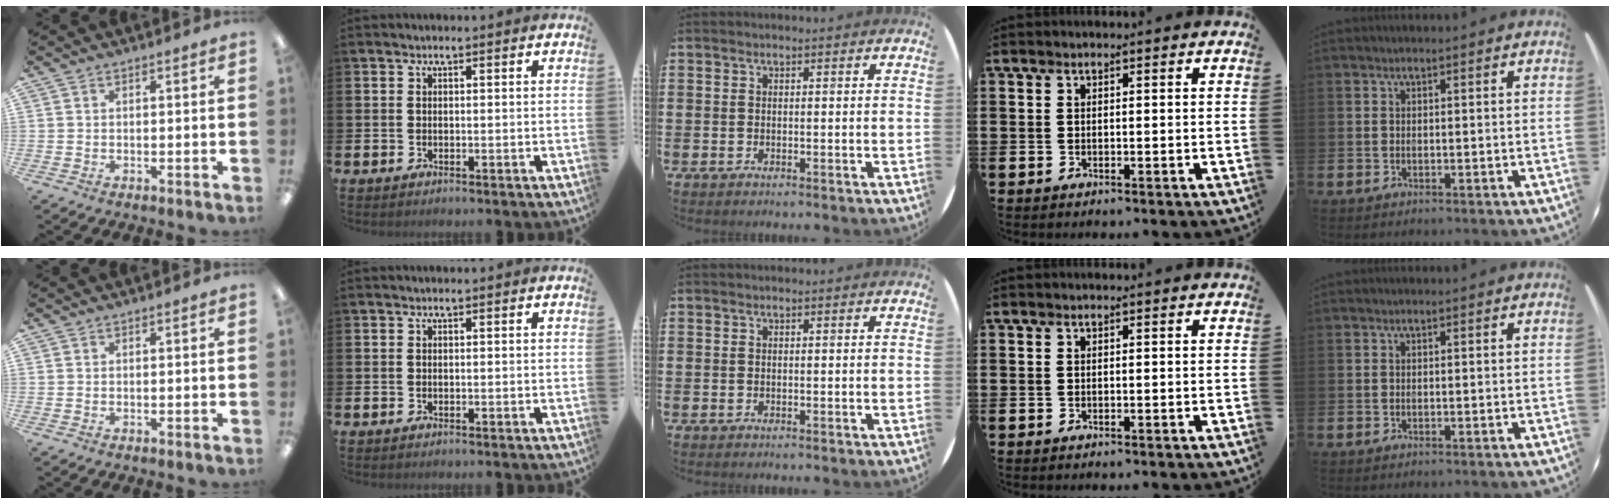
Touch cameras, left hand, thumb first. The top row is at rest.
{}